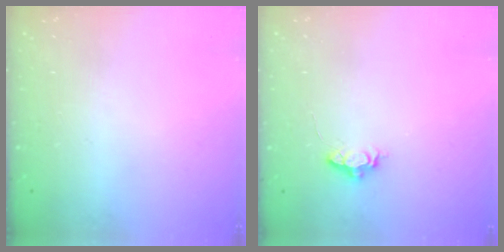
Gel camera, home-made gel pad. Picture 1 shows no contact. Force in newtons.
{"total": 5.1, "press": 5.0, "slide": 0.4}